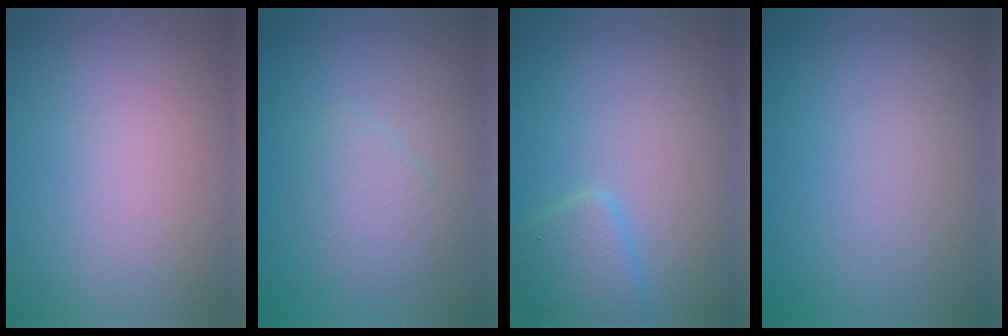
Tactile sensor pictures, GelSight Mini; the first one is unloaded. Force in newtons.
{"total": 2.4, "press": 2.4, "slide": 0.1}
{"total": 2.6, "press": 2.6, "slide": 0.2}
{"total": 0.0}